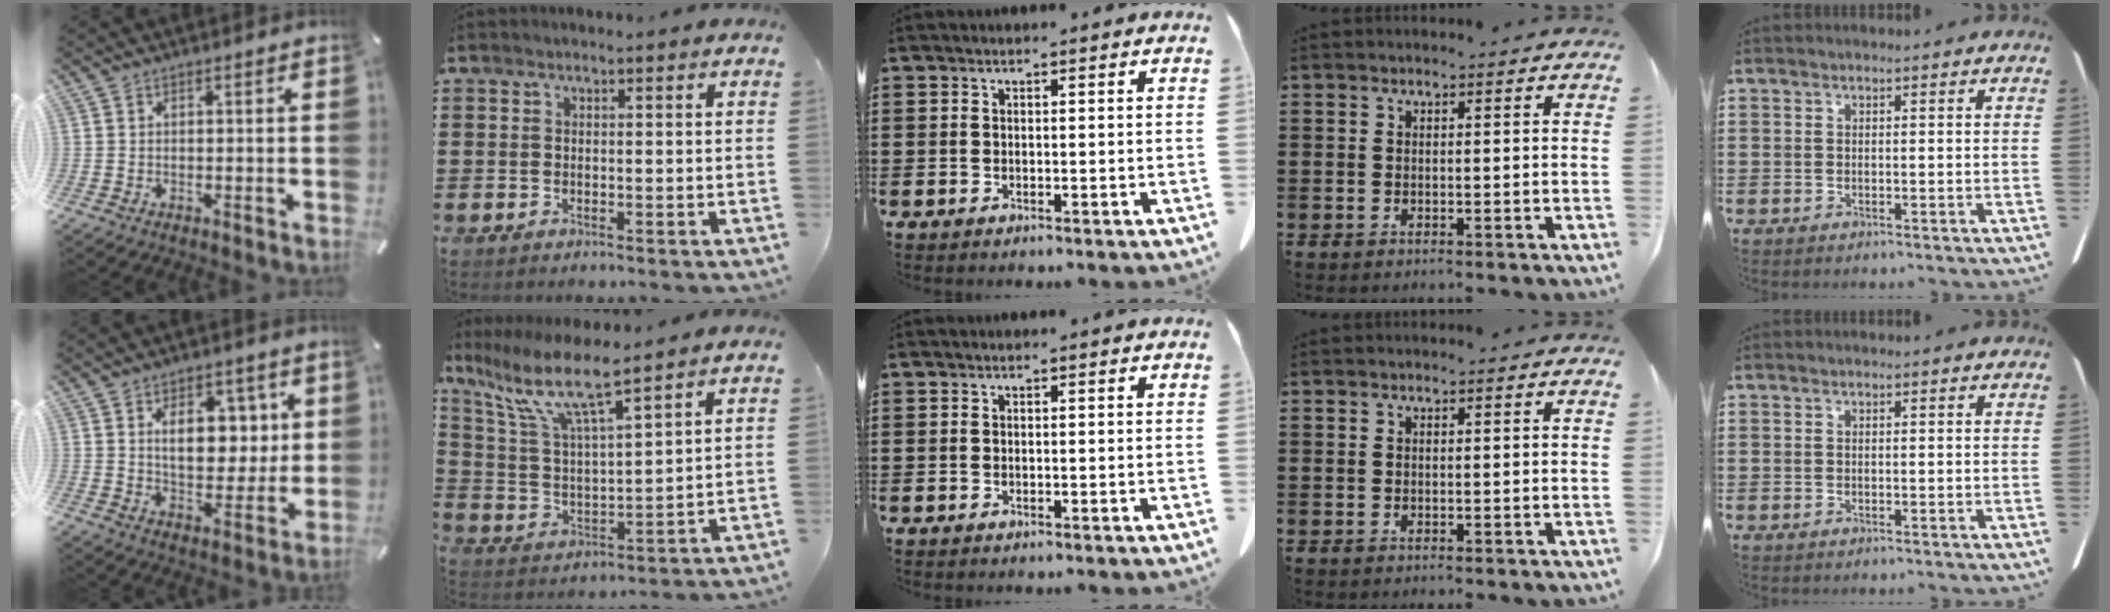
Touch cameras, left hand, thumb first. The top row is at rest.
{"thumb": {"total": 10.9, "force": [3.6, 7.3, 7.3], "torque": [-0.101, -0.007, 0.057]}, "index": {"total": 9.7, "force": [7.5, 1.2, 6.2], "torque": [-0.147, -0.034, 0.127]}}